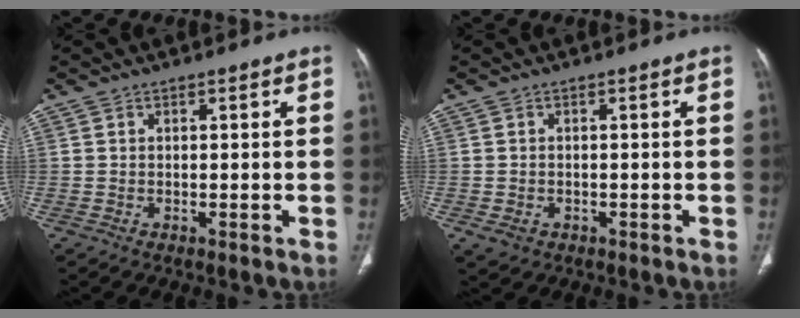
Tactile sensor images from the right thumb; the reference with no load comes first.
{"total": 2.4, "force": [-0.8, 2.0, 1.1], "torque": [-0.019, 0.003, -0.004]}